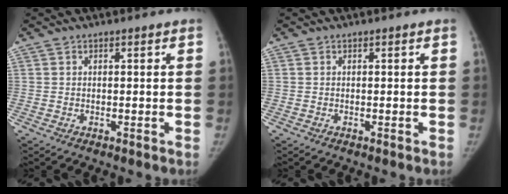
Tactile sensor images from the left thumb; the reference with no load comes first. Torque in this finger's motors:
{"motor_torque": [0.00, 0.00, 0.43, -0.43, 0.00]}